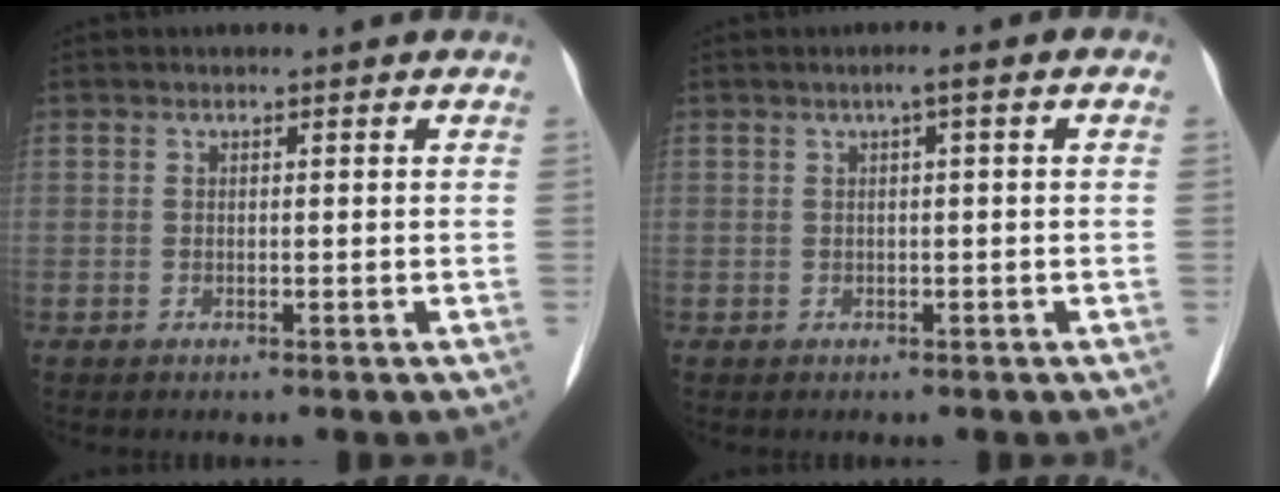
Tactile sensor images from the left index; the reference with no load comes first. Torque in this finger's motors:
{"motor_torque": [-0.15, -0.05, -0.72, -0.21]}